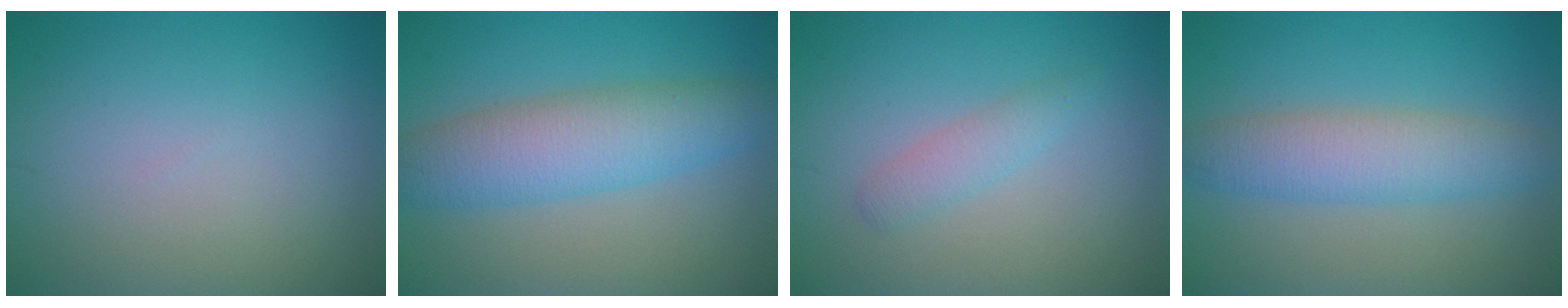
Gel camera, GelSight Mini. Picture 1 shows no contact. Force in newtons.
{"total": 5.9, "press": 5.9, "slide": 0.1}
{"total": 1.7, "press": 1.7, "slide": 0.0}
{"total": 4.7, "press": 4.7, "slide": 0.1}